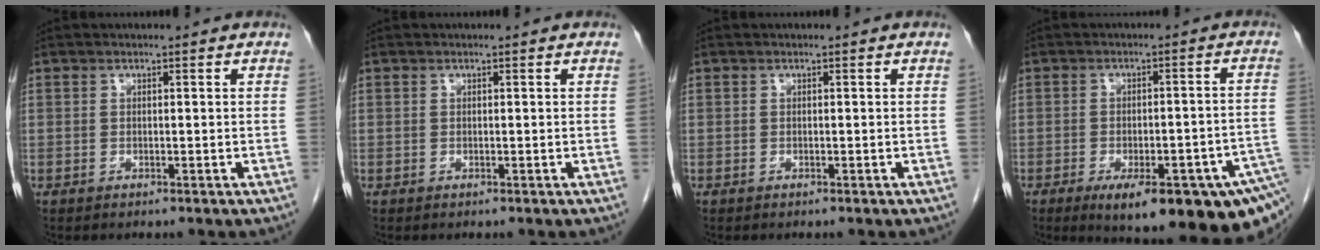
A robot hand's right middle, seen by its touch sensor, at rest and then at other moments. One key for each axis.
{"total": 0.0}
{"total": 0.0}
{"total": 18.8, "fx": -10.8, "fy": 4.0, "fz": 14.9, "tx": -0.126, "ty": 0.000, "tz": -0.136}